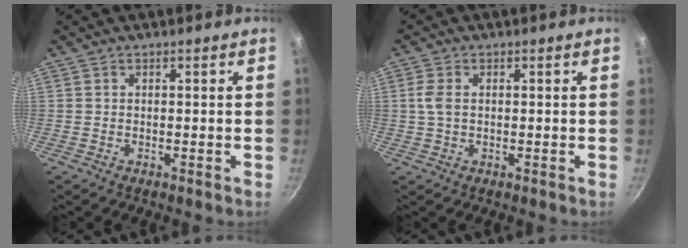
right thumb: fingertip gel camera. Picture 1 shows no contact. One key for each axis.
{"total": 3.1, "fx": 0.3, "fy": 2.0, "fz": 2.4, "tx": -0.055, "ty": 0.004, "tz": 0.003}